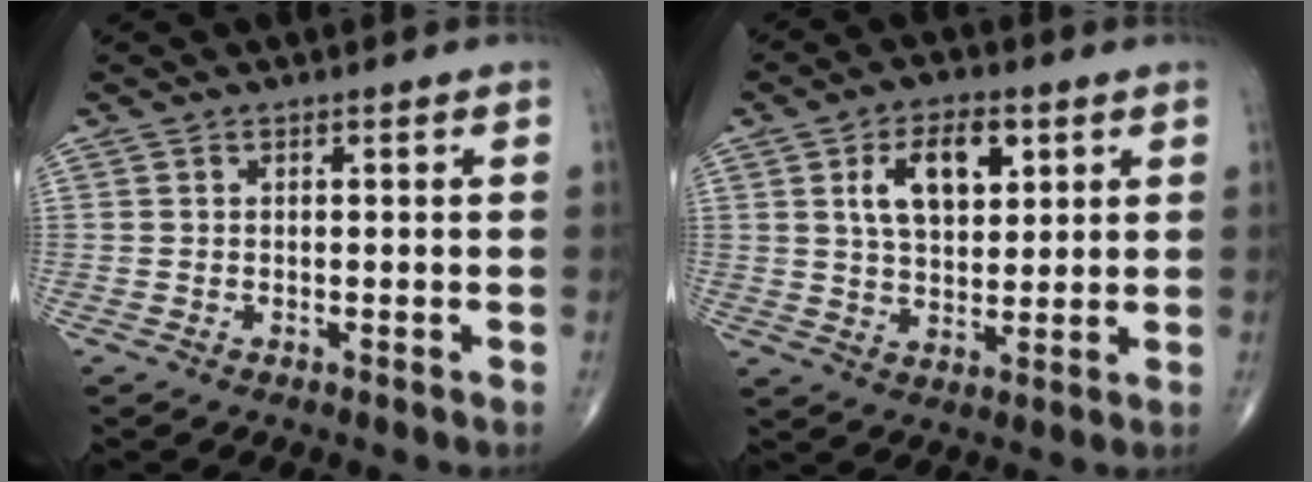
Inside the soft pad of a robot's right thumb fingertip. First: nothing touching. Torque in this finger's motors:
{"motor_torque": [0.84, 0.83, 1.00, 0.48, 0.08]}